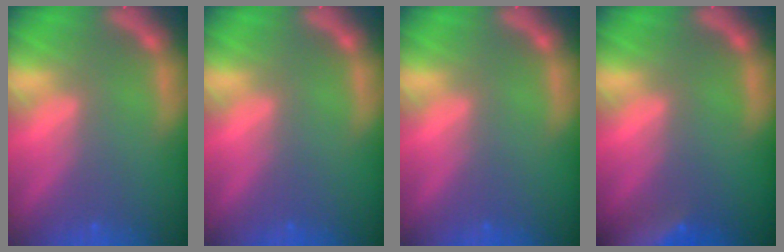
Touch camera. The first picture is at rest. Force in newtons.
{"total": 0.0}
{"total": 0.0}
{"total": 10.0}